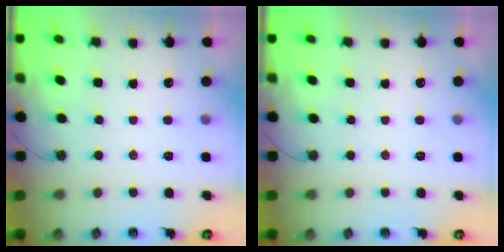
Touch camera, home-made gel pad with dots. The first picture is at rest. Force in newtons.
{"total": 0.0}